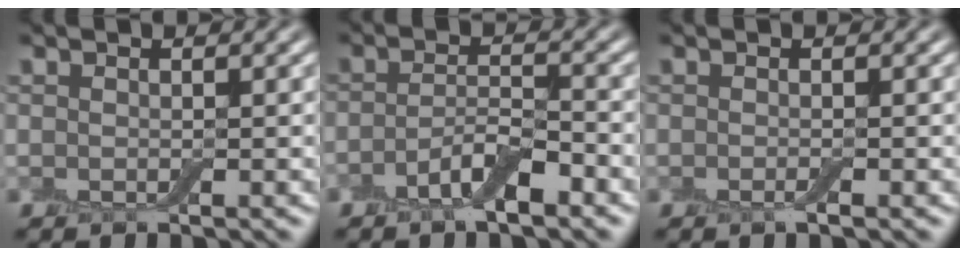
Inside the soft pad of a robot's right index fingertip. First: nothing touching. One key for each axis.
{"total": 3.4, "fx": -1.9, "fy": 1.1, "fz": 2.6, "tx": -0.052, "ty": 0.006, "tz": -0.042}
{"total": 0.6, "fx": -0.2, "fy": 0.1, "fz": 0.6, "tx": -0.010, "ty": -0.003, "tz": -0.006}